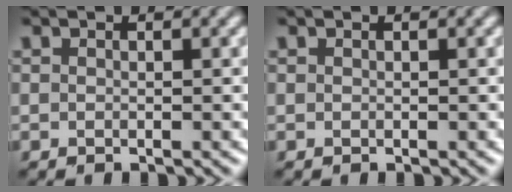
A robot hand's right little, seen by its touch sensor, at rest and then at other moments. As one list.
[{"total": 0.0}]